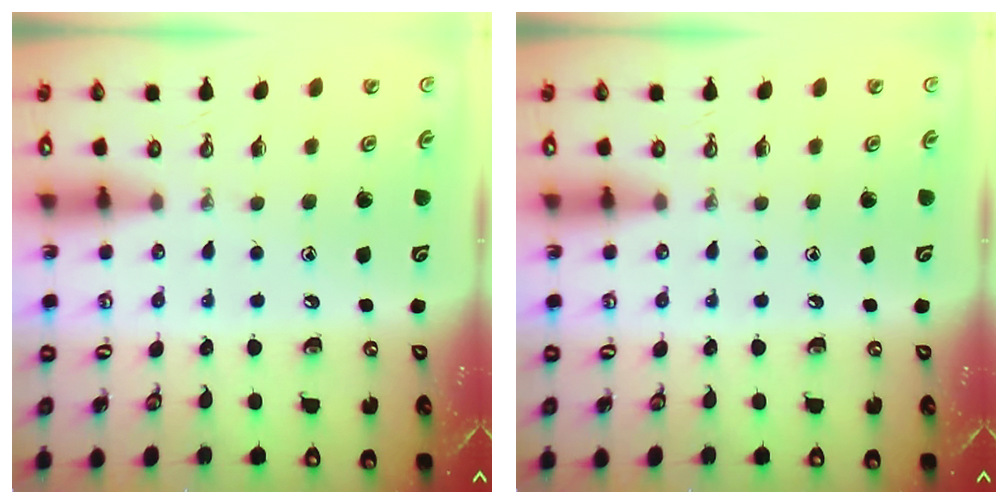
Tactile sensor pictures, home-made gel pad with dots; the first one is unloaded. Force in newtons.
{"total": 0.0}